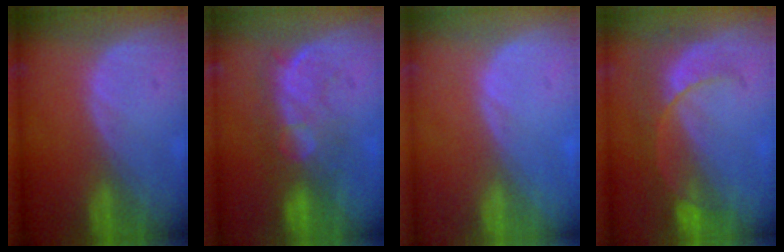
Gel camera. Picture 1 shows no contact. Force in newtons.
{"total": 7.9, "press": 7.6, "slide": 2.2}
{"total": 0.5, "press": 0.0, "slide": 0.5}
{"total": 7.8, "press": 6.9, "slide": 3.7}